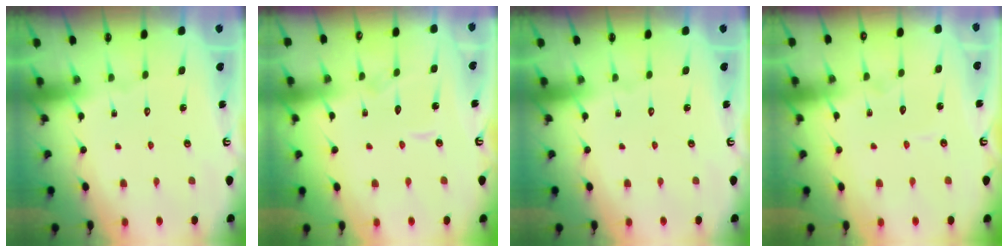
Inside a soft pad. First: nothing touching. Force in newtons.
{"total": 4.4, "press": 4.3, "slide": 0.5}
{"total": 0.0}
{"total": 5.0, "press": 5.0, "slide": 0.5}